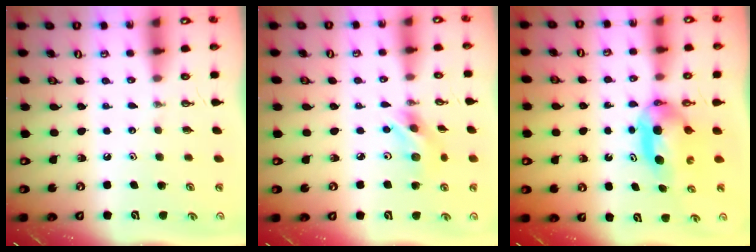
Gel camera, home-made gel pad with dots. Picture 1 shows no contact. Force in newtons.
{"total": 7.8, "press": 7.8, "slide": 0.3}
{"total": 6.6, "press": 5.7, "slide": 3.4}